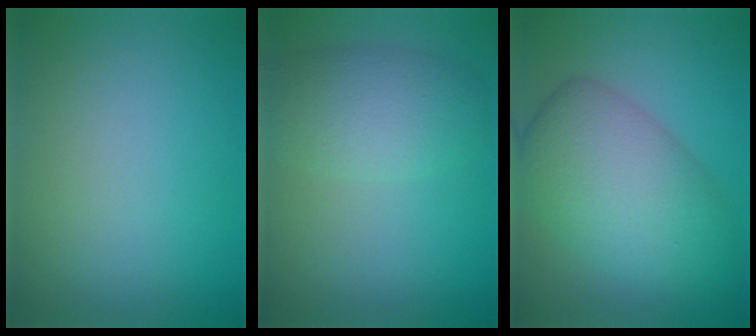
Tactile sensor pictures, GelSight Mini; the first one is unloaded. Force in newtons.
{"total": 4.2, "press": 4.2, "slide": 0.1}
{"total": 8.4, "press": 8.4, "slide": 0.1}